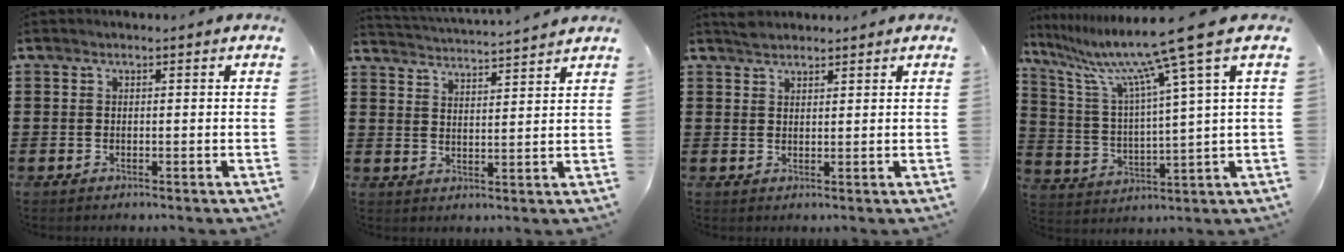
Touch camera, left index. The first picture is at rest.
{"total": 3.3, "force": [3.2, -0.7, -0.1], "torque": [-0.014, -0.027, 0.053]}
{"total": 1.9, "force": [1.8, 0.6, 0.2], "torque": [-0.008, 0.002, 0.036]}
{"total": 11.8, "force": [8.2, -1.1, 8.4], "torque": [-0.192, -0.042, 0.125]}